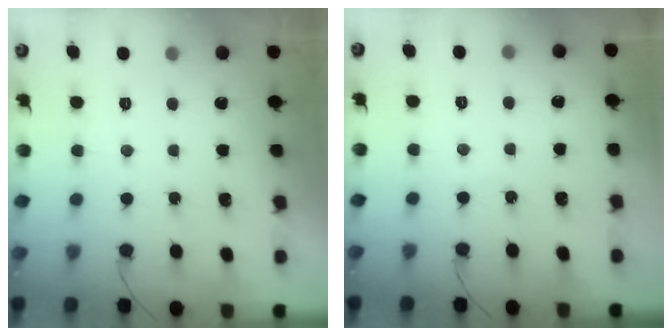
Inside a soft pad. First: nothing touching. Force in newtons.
{"total": 3.0, "press": 3.0, "slide": 0.4}